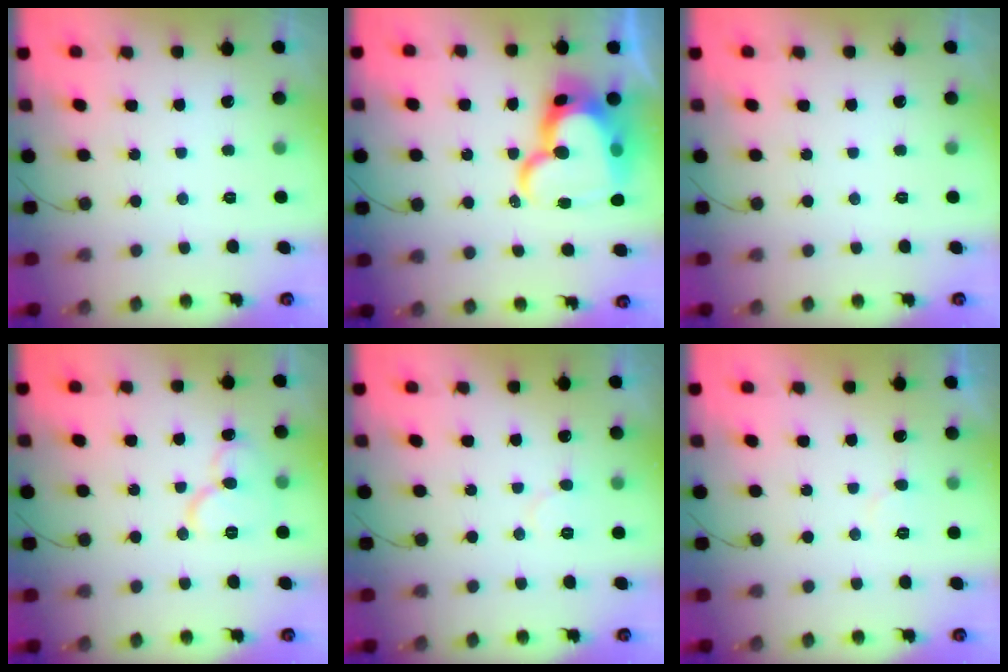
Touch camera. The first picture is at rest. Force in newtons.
{"total": 23.0, "press": 22.8, "slide": 2.3}
{"total": 0.0}
{"total": 9.7, "press": 9.6, "slide": 1.1}
{"total": 5.1, "press": 5.1, "slide": 0.6}
{"total": 3.9, "press": 3.9, "slide": 0.4}